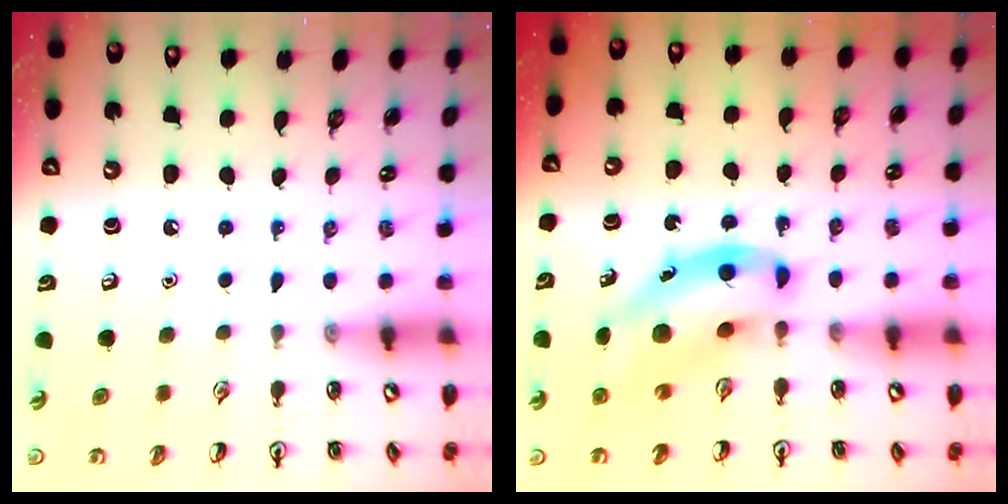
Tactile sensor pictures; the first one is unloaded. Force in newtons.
{"total": 8.6, "press": 8.3, "slide": 2.2}